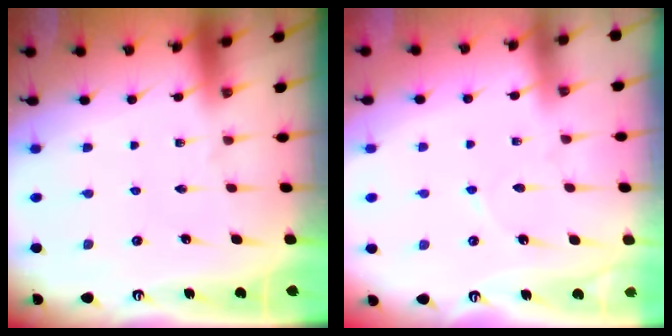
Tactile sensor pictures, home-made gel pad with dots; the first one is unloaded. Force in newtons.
{"total": 3.4, "press": 3.3, "slide": 0.4}